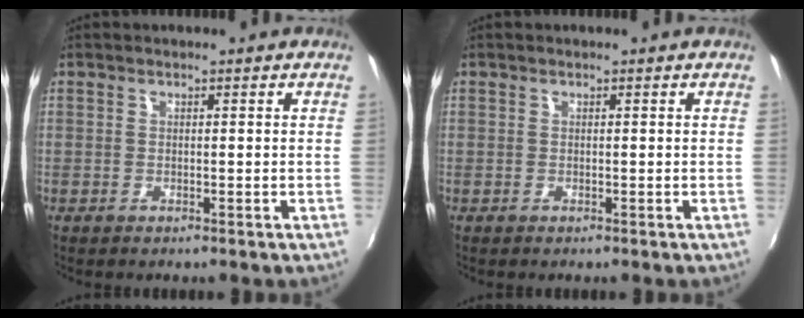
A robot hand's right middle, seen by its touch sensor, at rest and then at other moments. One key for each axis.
{"total": 0.0}